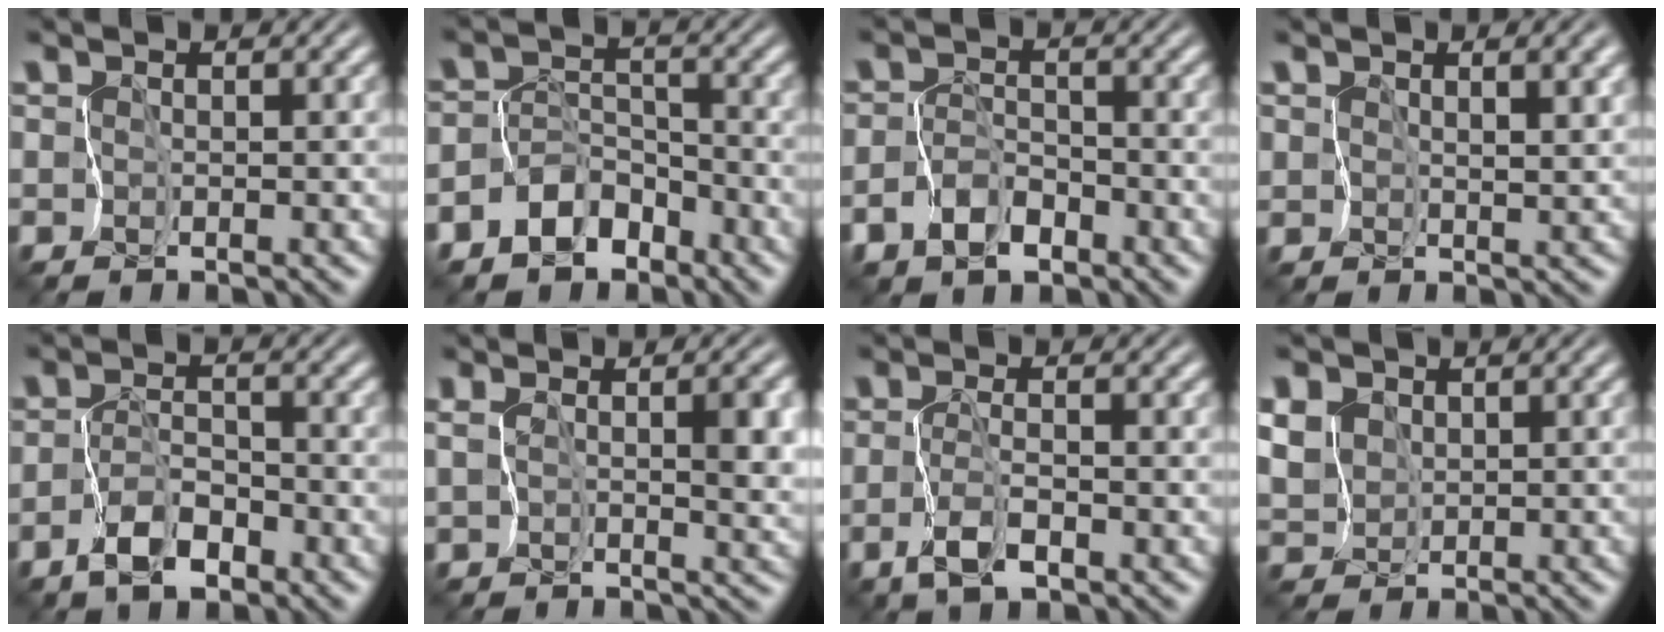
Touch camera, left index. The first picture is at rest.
{"total": 4.8, "force": [-3.5, 3.1, 1.1], "torque": [0.005, 0.017, -0.071]}
{"total": 2.7, "force": [-1.6, 1.7, 1.3], "torque": [-0.027, 0.006, -0.032]}
{"total": 3.8, "force": [2.2, 1.9, 2.5], "torque": [-0.025, 0.010, 0.037]}
{"total": 2.9, "force": [-1.7, 1.3, 1.8], "torque": [-0.031, 0.008, -0.034]}
{"total": 3.6, "force": [0.8, 1.2, 3.3], "torque": [-0.052, -0.003, 0.021]}
{"total": 2.0, "force": [-0.7, 0.4, 1.8], "torque": [-0.041, 0.005, -0.014]}
{"total": 5.6, "force": [2.5, 4.4, 2.3], "torque": [-0.064, 0.026, 0.039]}